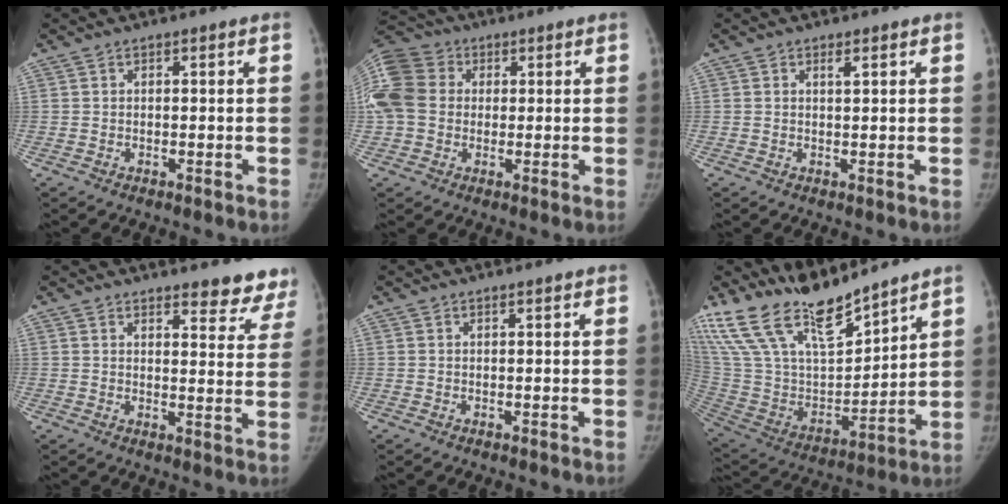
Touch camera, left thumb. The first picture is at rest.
{"total": 13.9, "force": [1.6, 11.7, 7.4], "torque": [-0.171, 0.032, 0.023]}
{"total": 1.1, "force": [0.6, 0.4, 0.8], "torque": [-0.010, -0.002, 0.010]}
{"total": 9.6, "force": [8.8, 2.8, 2.5], "torque": [0.016, -0.056, 0.081]}
{"total": 0.6, "force": [0.5, 0.1, 0.3], "torque": [-0.009, -0.002, 0.007]}
{"total": 23.3, "force": [19.5, 7.1, 10.7], "torque": [-0.186, -0.089, 0.373]}